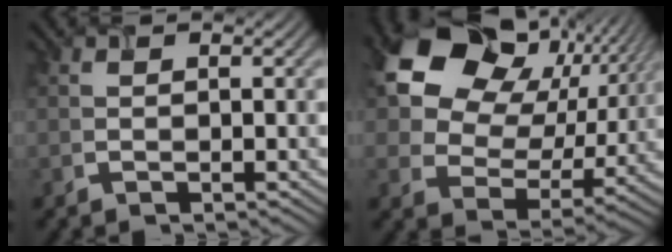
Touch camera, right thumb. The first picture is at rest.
{"total": 15.7, "force": [7.2, 11.3, 8.3], "torque": [-0.173, 0.020, 0.129]}